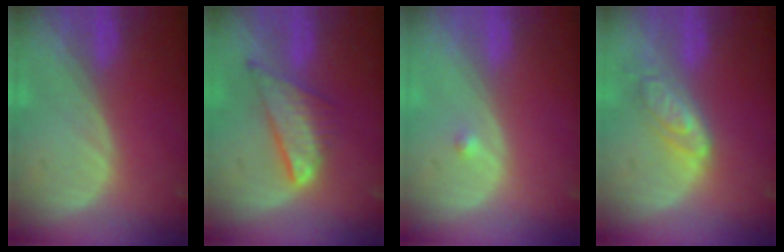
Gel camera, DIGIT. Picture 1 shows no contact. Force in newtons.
{"total": 7.9, "press": 6.7, "slide": 4.3}
{"total": 0.8, "press": 0.6, "slide": 0.4}
{"total": 6.2, "press": 5.5, "slide": 2.8}